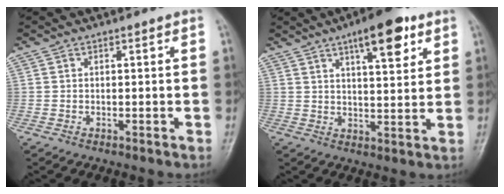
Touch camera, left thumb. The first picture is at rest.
{"total": 10.8, "force": [6.0, 3.6, 8.3], "torque": [-0.100, -0.025, 0.086]}